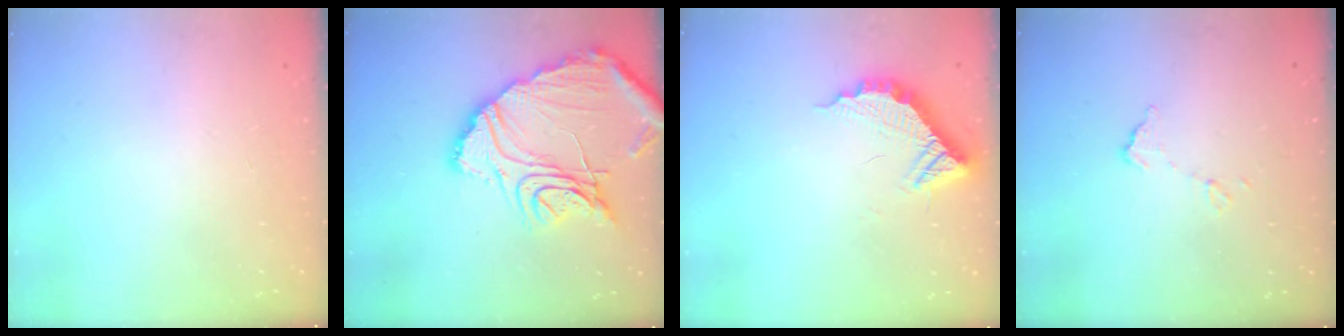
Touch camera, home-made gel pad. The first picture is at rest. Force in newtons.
{"total": 20.2, "press": 20.1, "slide": 2.1}
{"total": 12.0, "press": 12.0, "slide": 0.7}
{"total": 6.3, "press": 6.3, "slide": 0.4}